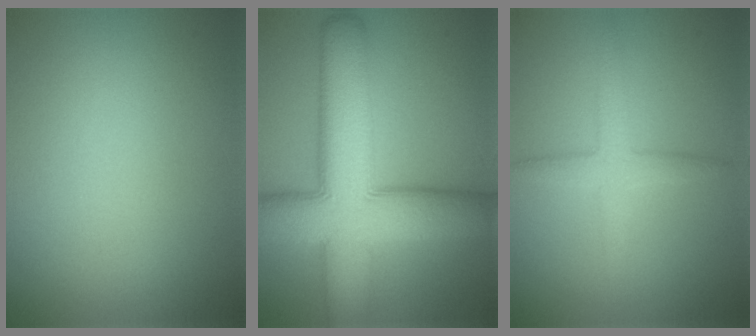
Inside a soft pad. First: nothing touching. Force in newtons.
{"total": 12.6, "press": 12.6, "slide": 0.6}
{"total": 2.8, "press": 2.8, "slide": 0.0}